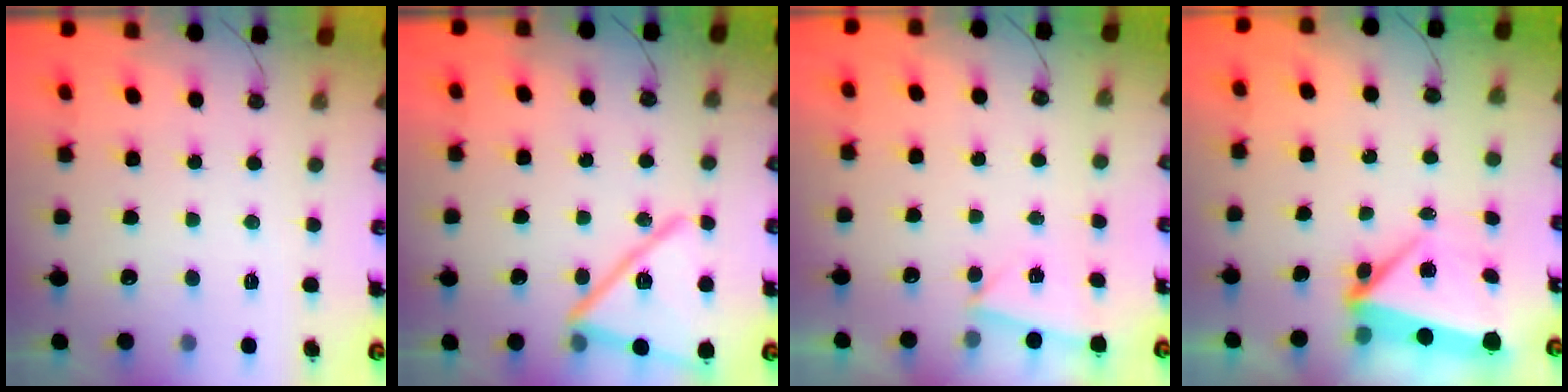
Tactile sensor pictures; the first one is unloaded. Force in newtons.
{"total": 17.6, "press": 17.6, "slide": 1.1}
{"total": 2.6, "press": 2.6, "slide": 0.3}
{"total": 5.8, "press": 5.8, "slide": 0.3}